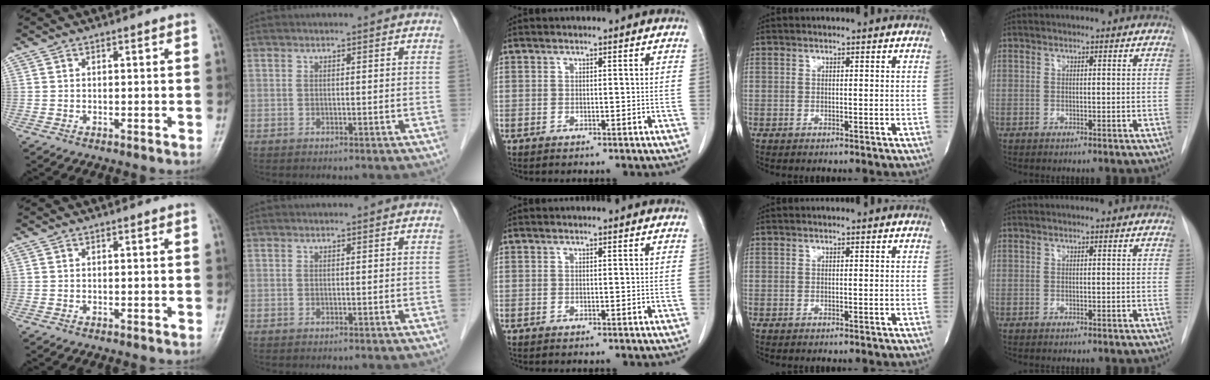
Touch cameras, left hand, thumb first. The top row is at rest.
{}